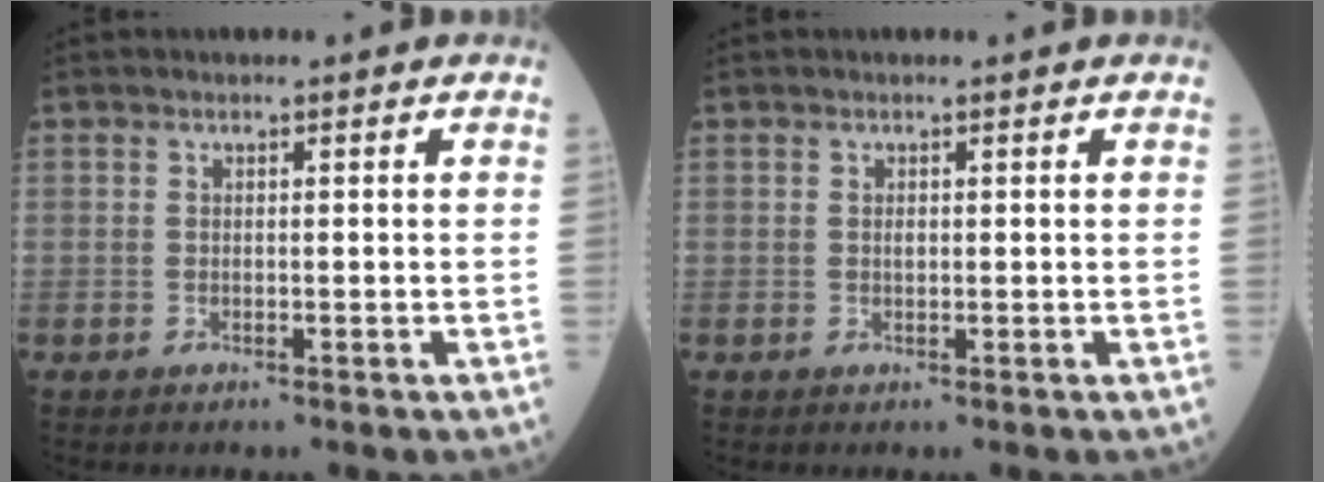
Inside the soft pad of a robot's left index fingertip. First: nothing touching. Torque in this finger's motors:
{"motor_torque": [0.60, -0.08, 0.26, 0.05]}